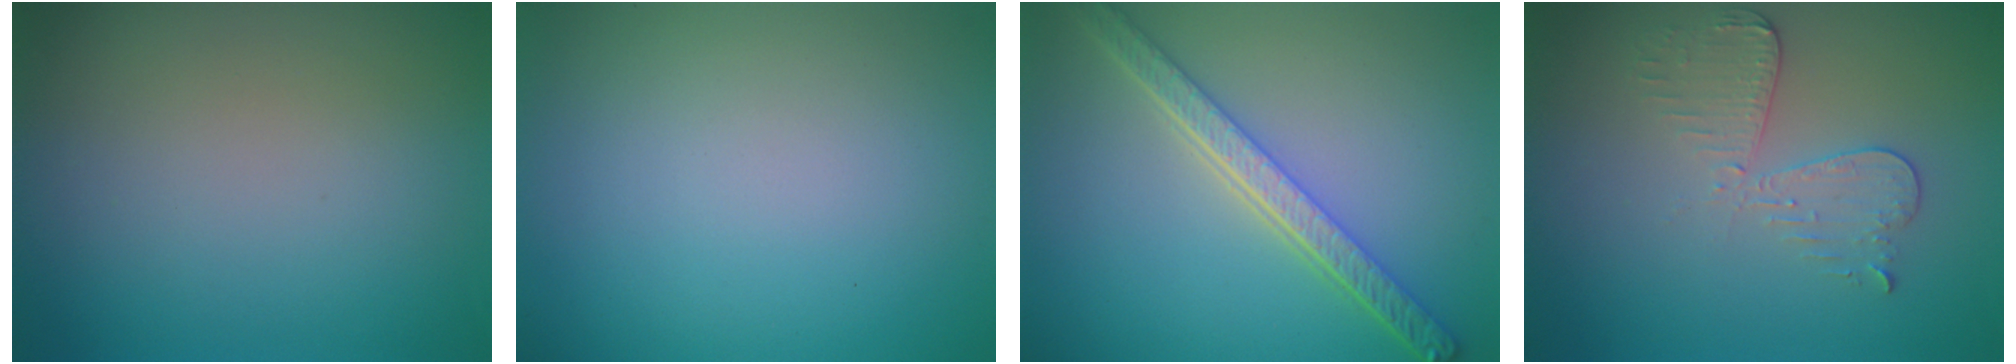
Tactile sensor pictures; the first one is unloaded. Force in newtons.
{"total": 0.0}
{"total": 5.2, "press": 4.0, "slide": 3.3}
{"total": 3.0, "press": 2.7, "slide": 1.2}